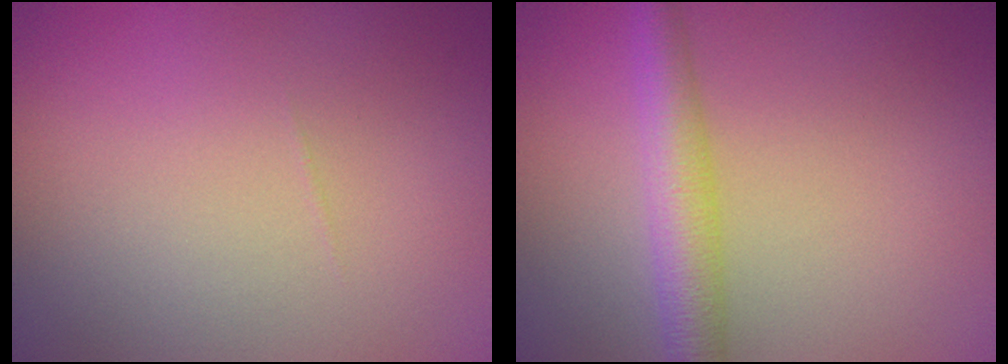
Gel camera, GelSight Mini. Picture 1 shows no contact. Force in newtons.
{"total": 4.1, "press": 4.1, "slide": 0.1}